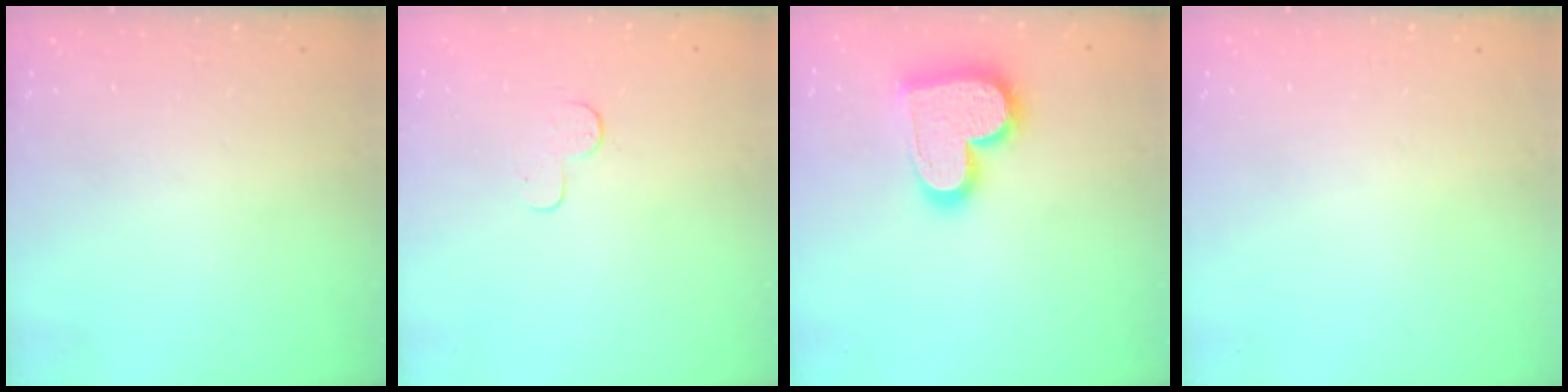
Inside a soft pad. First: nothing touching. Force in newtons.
{"total": 5.0, "press": 5.0, "slide": 0.4}
{"total": 17.9, "press": 17.8, "slide": 1.3}
{"total": 0.0}